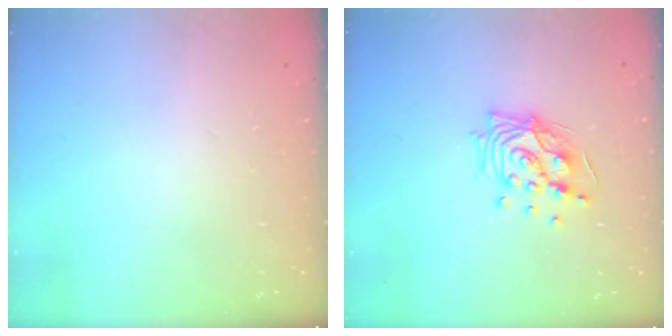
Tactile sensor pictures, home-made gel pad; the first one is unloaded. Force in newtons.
{"total": 14.4, "press": 13.6, "slide": 4.7}